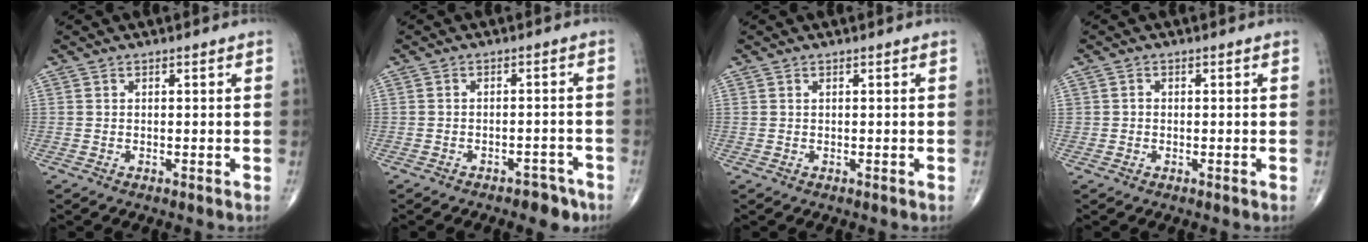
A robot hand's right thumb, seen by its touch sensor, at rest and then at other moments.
{"total": 5.1, "force": [-3.9, 2.6, 2.0], "torque": [-0.010, 0.026, -0.047]}
{"total": 0.0}
{"total": 0.8, "force": [-0.1, 0.8, 0.2], "torque": [0.002, 0.003, -0.001]}